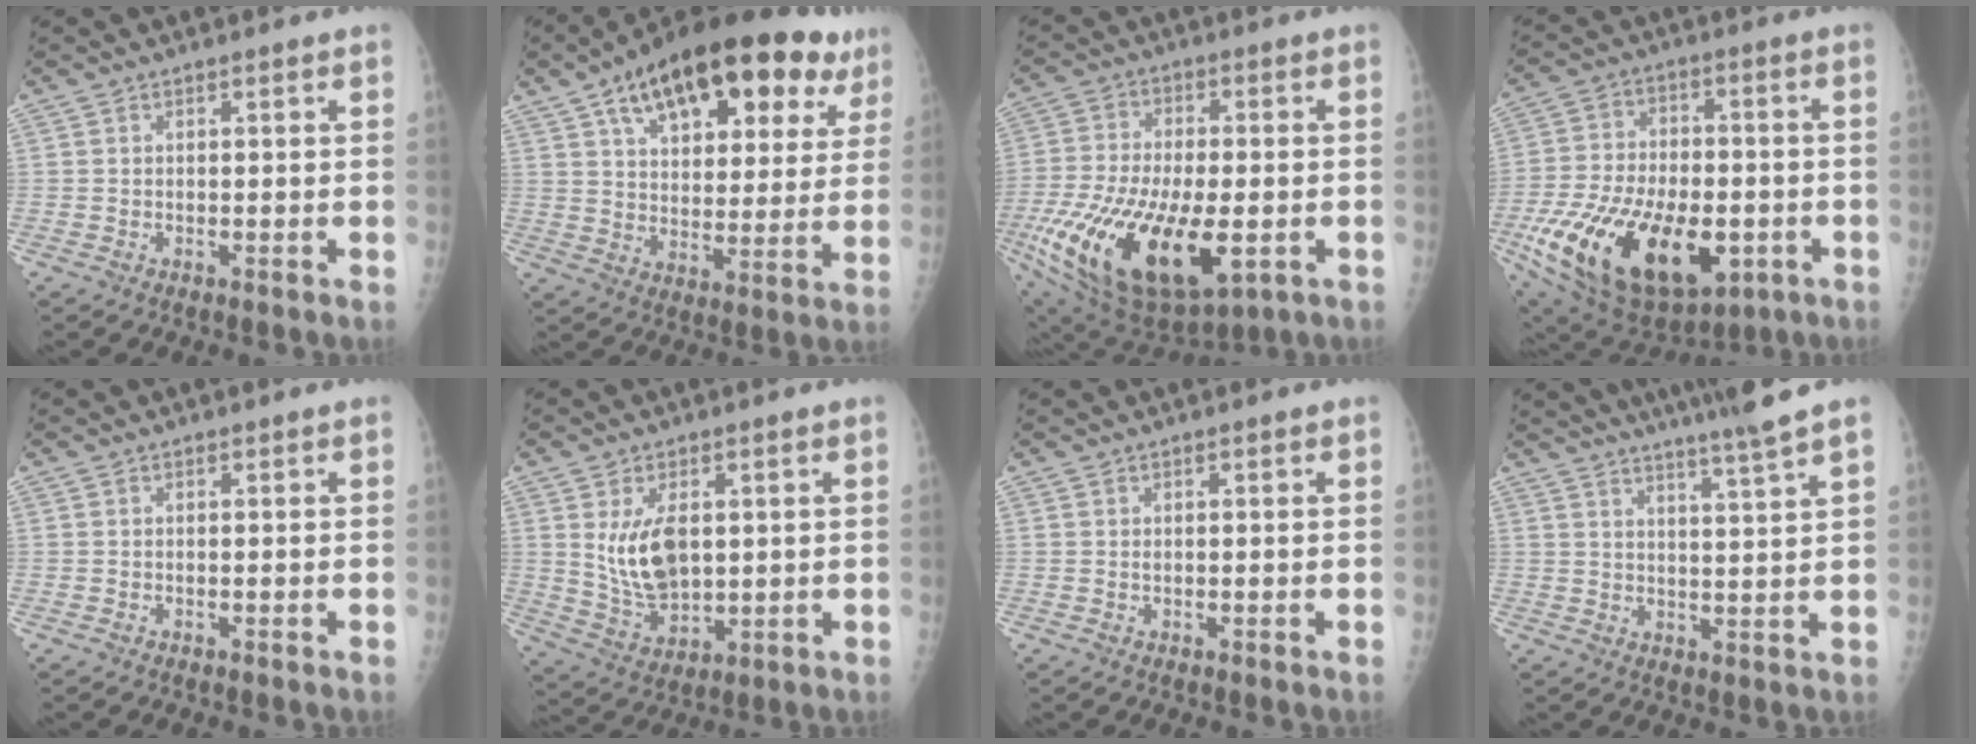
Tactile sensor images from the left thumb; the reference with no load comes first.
{"total": 26.7, "force": [14.0, 12.9, 18.7], "torque": [-0.247, -0.001, 0.205]}
{"total": 27.4, "force": [-8.4, 13.0, 22.6], "torque": [-0.474, -0.035, -0.125]}
{"total": 28.4, "force": [-9.5, 15.6, 21.8], "torque": [-0.418, -0.016, -0.141]}
{"total": 0.0}
{"total": 10.1, "force": [1.9, 6.0, 7.9], "torque": [-0.126, -0.019, 0.054]}
{"total": 0.9, "force": [0.3, 0.3, 0.8], "torque": [-0.013, 0.005, 0.008]}
{"total": 9.8, "force": [7.8, -1.1, 5.8], "torque": [-0.078, -0.035, 0.110]}